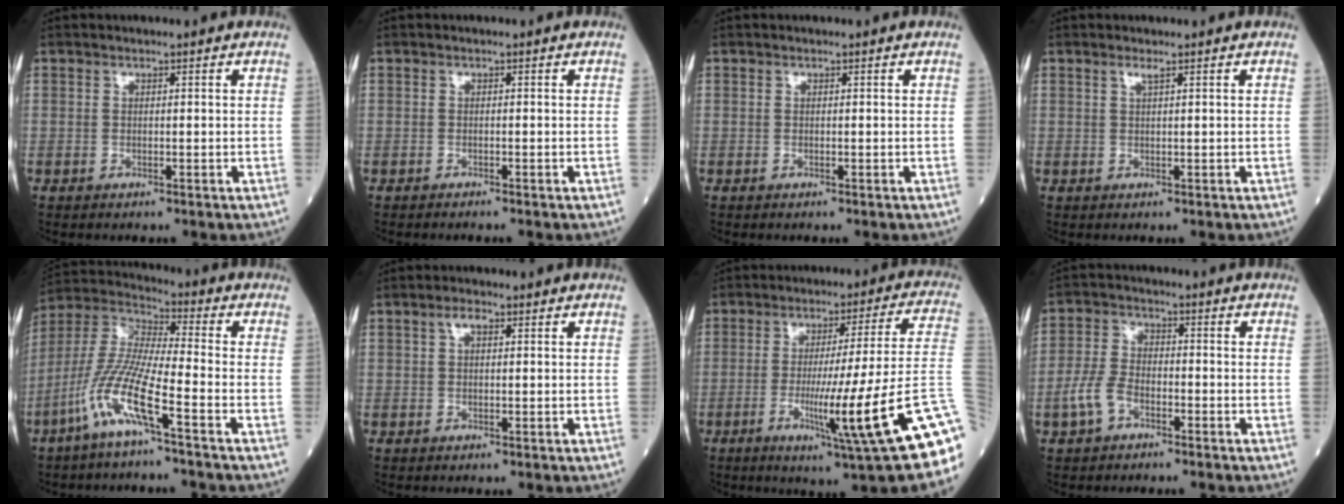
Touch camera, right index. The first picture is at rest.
{"total": 1.2, "force": [-1.1, -0.1, 0.5], "torque": [-0.007, 0.002, -0.014]}
{"total": 0.0}
{"total": 0.8, "force": [0.5, -0.2, 0.6], "torque": [-0.019, 0.000, 0.012]}
{"total": 11.5, "force": [-5.9, 0.3, 9.8], "torque": [-0.217, -0.007, -0.126]}
{"total": 1.8, "force": [0.8, 0.8, 1.4], "torque": [-0.030, 0.008, 0.014]}
{"total": 19.0, "force": [-7.3, -1.5, 17.5], "torque": [-0.199, -0.010, -0.111]}
{"total": 5.4, "force": [-2.7, 3.0, 3.6], "torque": [-0.091, 0.008, -0.057]}